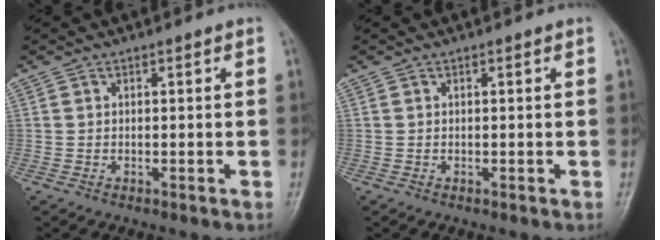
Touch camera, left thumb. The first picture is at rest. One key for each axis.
{"total": 0.0}